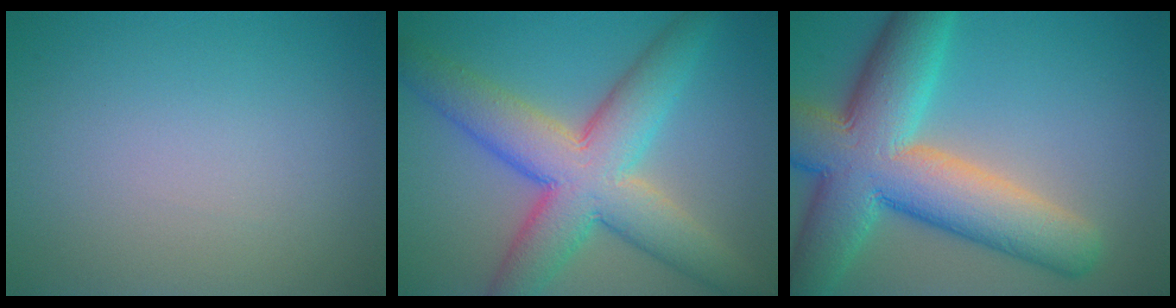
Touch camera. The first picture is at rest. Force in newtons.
{"total": 9.7, "press": 9.7, "slide": 0.3}
{"total": 12.6, "press": 12.5, "slide": 0.6}